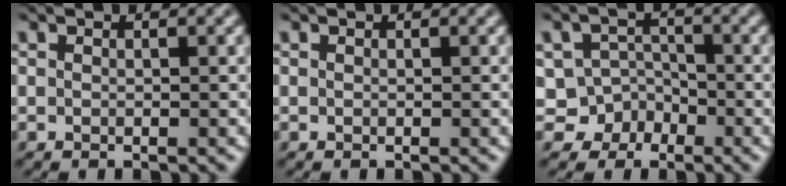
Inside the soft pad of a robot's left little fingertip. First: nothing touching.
{"total": 0.0}
{"total": 4.9, "force": [-2.5, 4.0, 1.0], "torque": [0.012, 0.001, -0.059]}